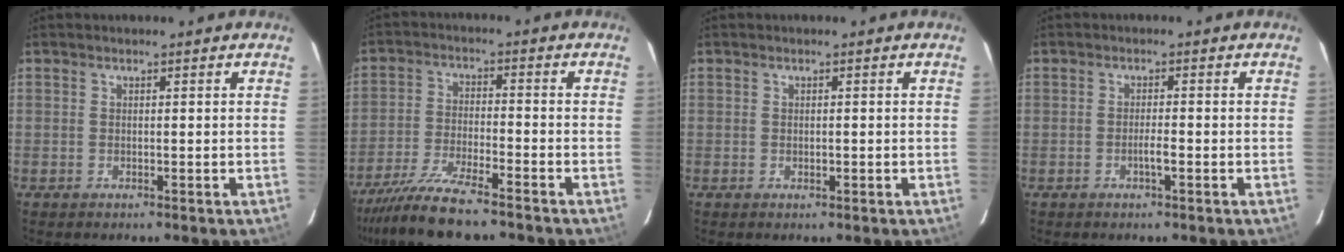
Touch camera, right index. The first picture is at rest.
{"total": 9.4, "force": [-8.0, 0.4, 5.0], "torque": [-0.087, -0.027, -0.140]}
{"total": 0.6, "force": [-0.1, 0.3, 0.5], "torque": [-0.013, -0.002, 0.001]}
{"total": 1.7, "force": [-0.7, 0.0, 1.5], "torque": [-0.030, 0.000, -0.013]}